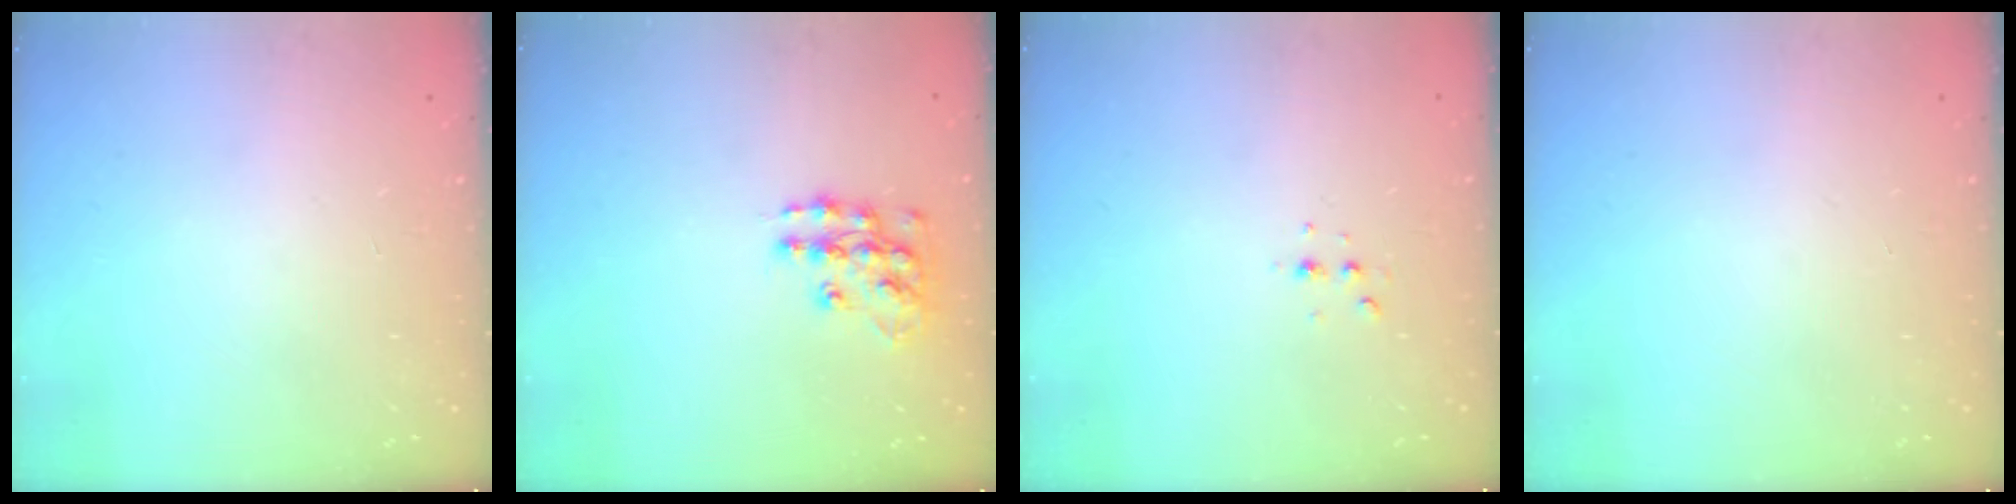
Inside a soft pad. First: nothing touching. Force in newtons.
{"total": 11.7, "press": 11.6, "slide": 0.8}
{"total": 2.8, "press": 2.8, "slide": 0.7}
{"total": 0.0}